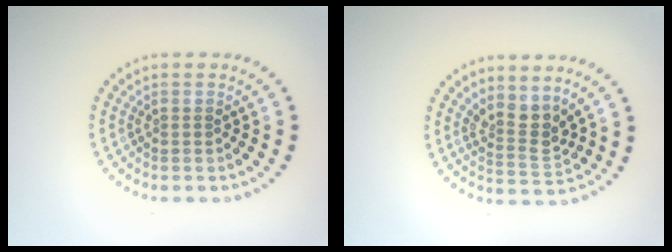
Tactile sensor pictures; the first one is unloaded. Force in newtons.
{"total": 2.7, "press": 1.9, "slide": 1.8}